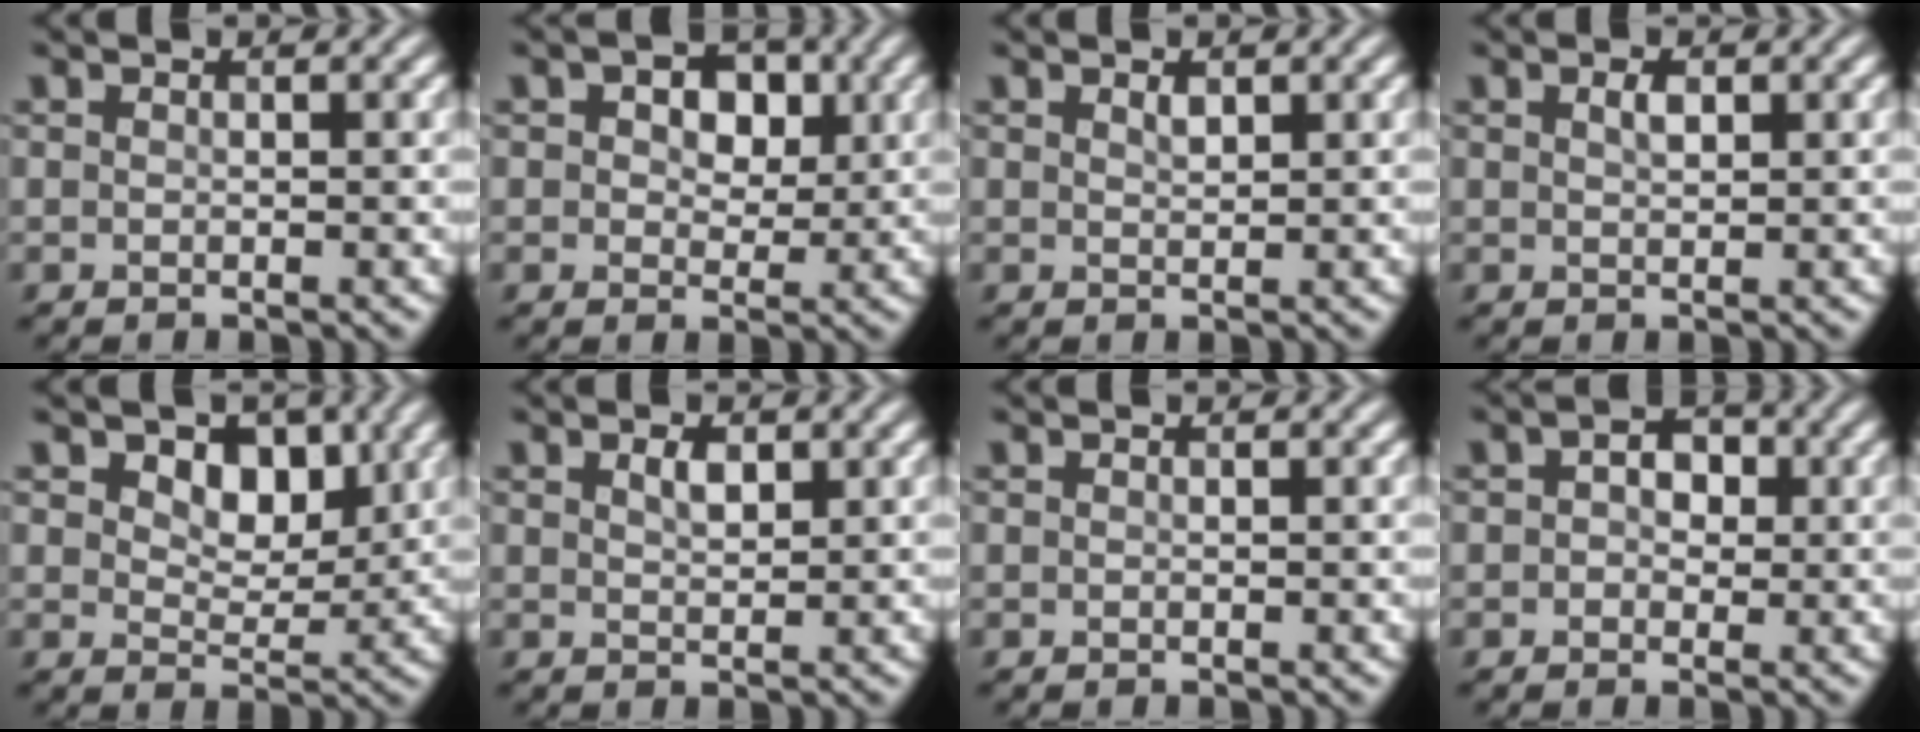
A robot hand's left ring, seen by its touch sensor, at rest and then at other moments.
{"total": 4.6, "force": [1.5, 3.1, 3.2], "torque": [-0.039, 0.006, 0.007]}
{"total": 0.9, "force": [0.6, 0.3, 0.5], "torque": [-0.012, -0.001, 0.012]}
{"total": 1.2, "force": [0.6, 0.5, 0.9], "torque": [-0.019, 0.002, 0.011]}
{"total": 4.5, "force": [1.9, 2.9, 2.8], "torque": [-0.044, -0.011, 0.022]}
{"total": 1.5, "force": [0.8, 0.7, 1.1], "torque": [-0.021, 0.001, 0.016]}
{"total": 0.0}
{"total": 2.9, "force": [0.6, 2.1, 1.9], "torque": [-0.024, 0.008, -0.001]}